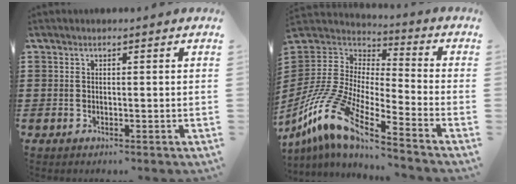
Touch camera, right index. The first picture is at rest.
{"total": 13.2, "force": [-10.1, 3.0, 8.0], "torque": [-0.208, -0.007, -0.211]}